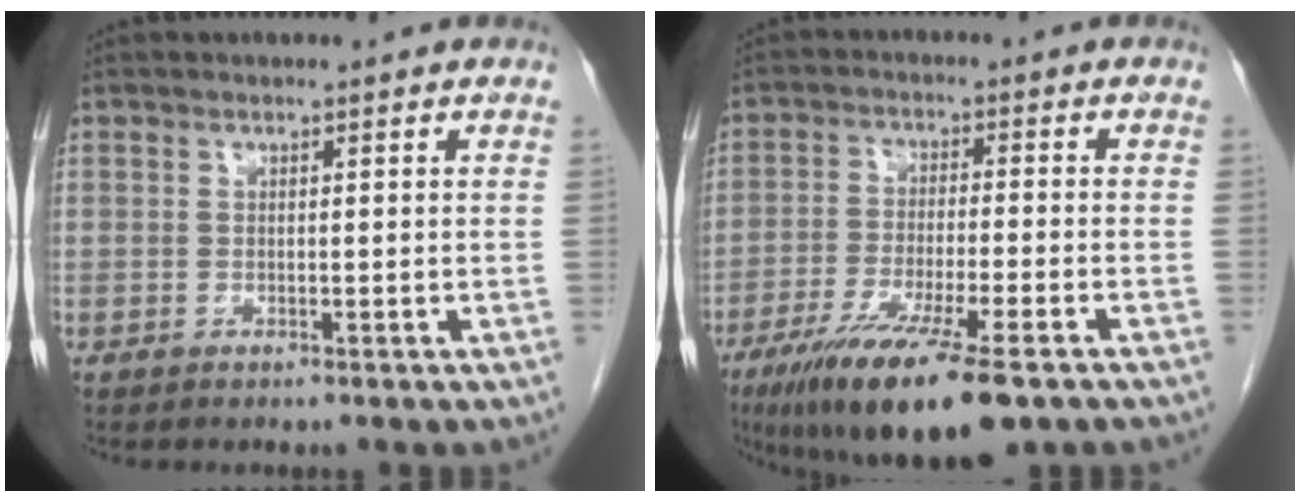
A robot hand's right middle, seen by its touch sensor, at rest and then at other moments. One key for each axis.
{"total": 14.8, "fx": -9.7, "fy": 1.7, "fz": 11.0, "tx": -0.185, "ty": -0.042, "tz": -0.161}